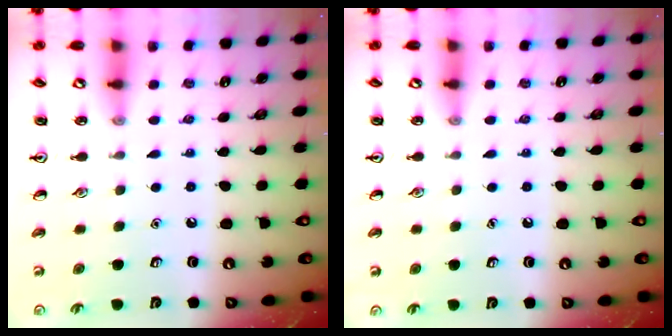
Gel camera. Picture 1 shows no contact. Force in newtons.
{"total": 0.0}